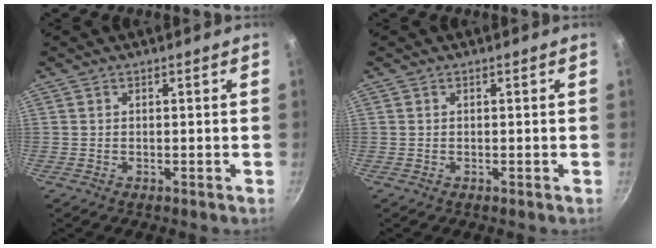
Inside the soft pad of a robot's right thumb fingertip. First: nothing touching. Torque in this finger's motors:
{"motor_torque": [-0.62, 0.41, 0.00, 0.00, 0.00]}